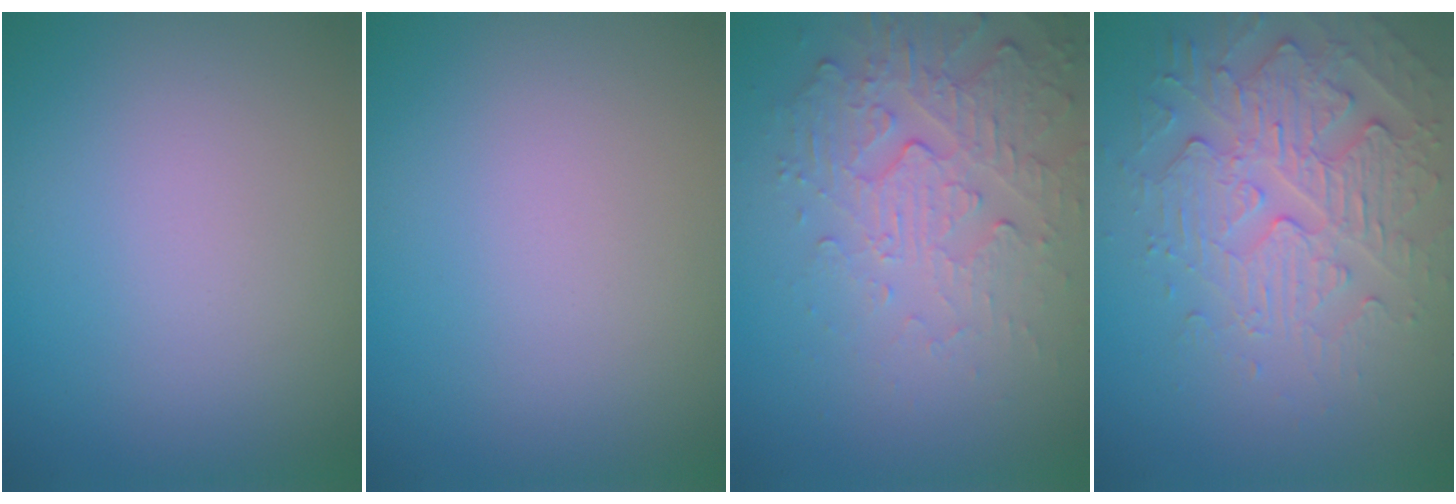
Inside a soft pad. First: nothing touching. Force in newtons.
{"total": 0.0}
{"total": 5.2, "press": 3.5, "slide": 3.9}
{"total": 4.7, "press": 4.1, "slide": 2.3}